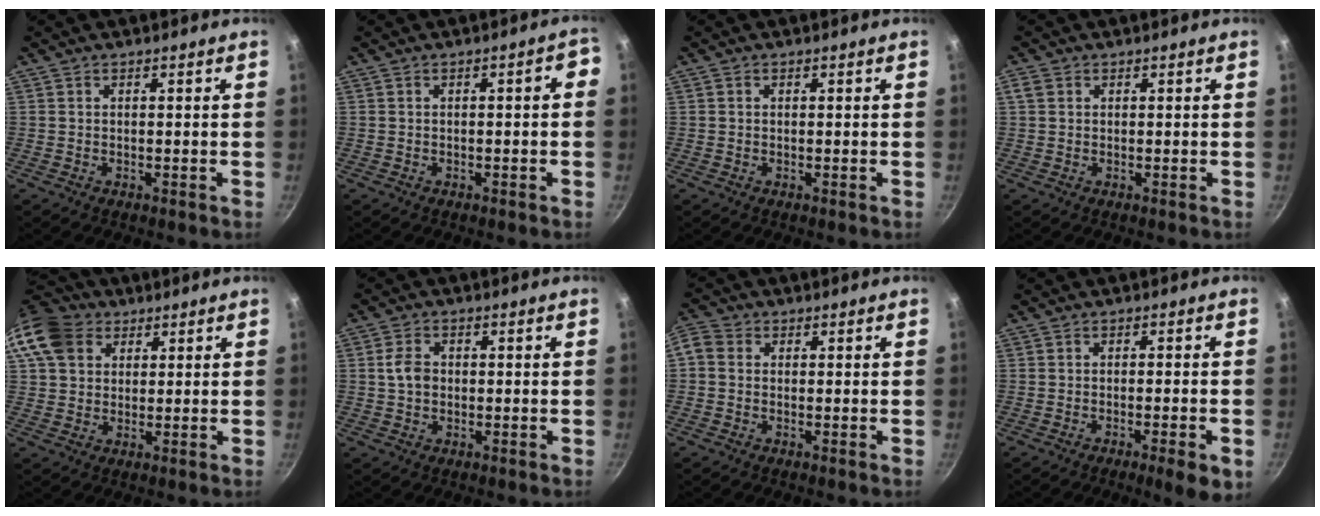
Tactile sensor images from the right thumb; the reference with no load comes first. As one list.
[{"total": 2.8, "force": [-0.3, 1.0, 2.6], "torque": [-0.025, 0.021, 0.001]}, {"total": 0.0}, {"total": 2.0, "force": [0.6, 1.6, 0.9], "torque": [-0.014, 0.002, 0.011]}, {"total": 11.5, "force": [4.6, 9.0, 5.5], "torque": [-0.088, 0.009, 0.074]}, {"total": 4.1, "force": [0.1, 3.2, 2.6], "torque": [-0.040, 0.009, -0.003]}, {"total": 5.3, "force": [0.1, 4.6, 2.5], "torque": [-0.060, 0.015, -0.014]}, {"total": 5.6, "force": [-2.6, 1.0, 4.9], "torque": [-0.070, 0.006, -0.032]}]